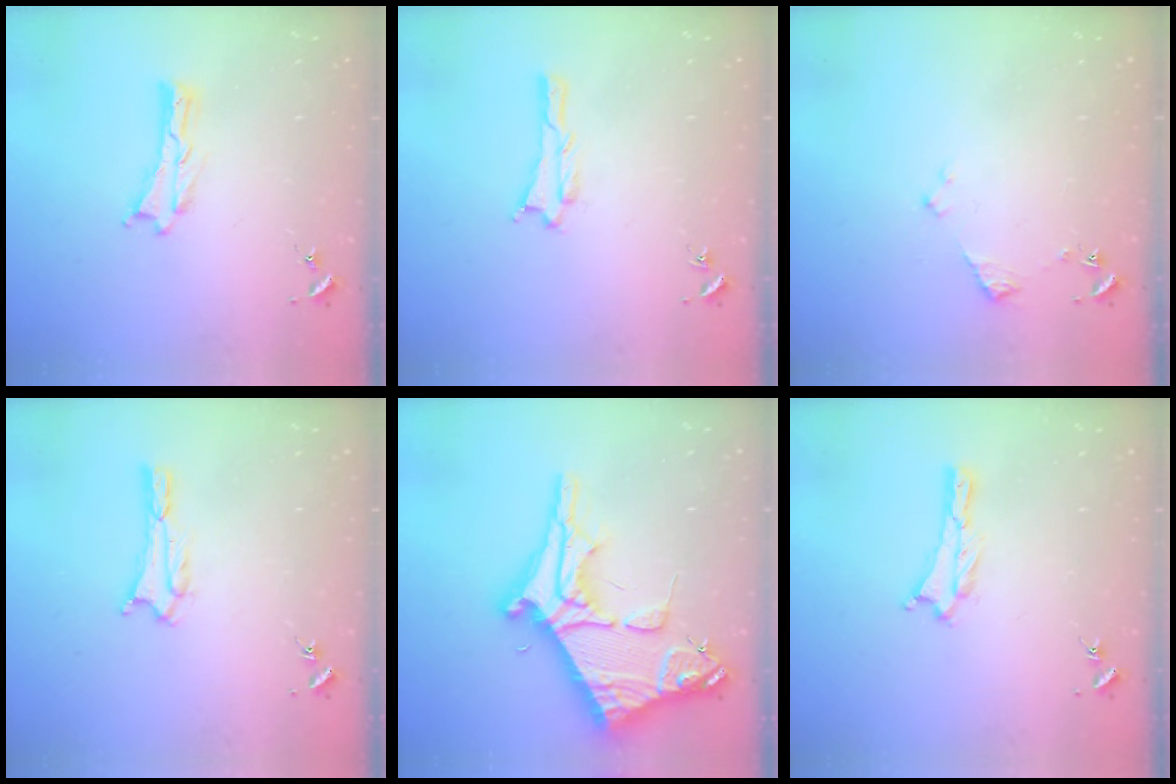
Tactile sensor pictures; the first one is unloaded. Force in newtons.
{"total": 0.7, "press": 0.7, "slide": 0.2}
{"total": 2.2, "press": 2.2, "slide": 0.3}
{"total": 1.9, "press": 1.9, "slide": 0.2}
{"total": 12.1, "press": 12.0, "slide": 1.3}
{"total": 0.0}